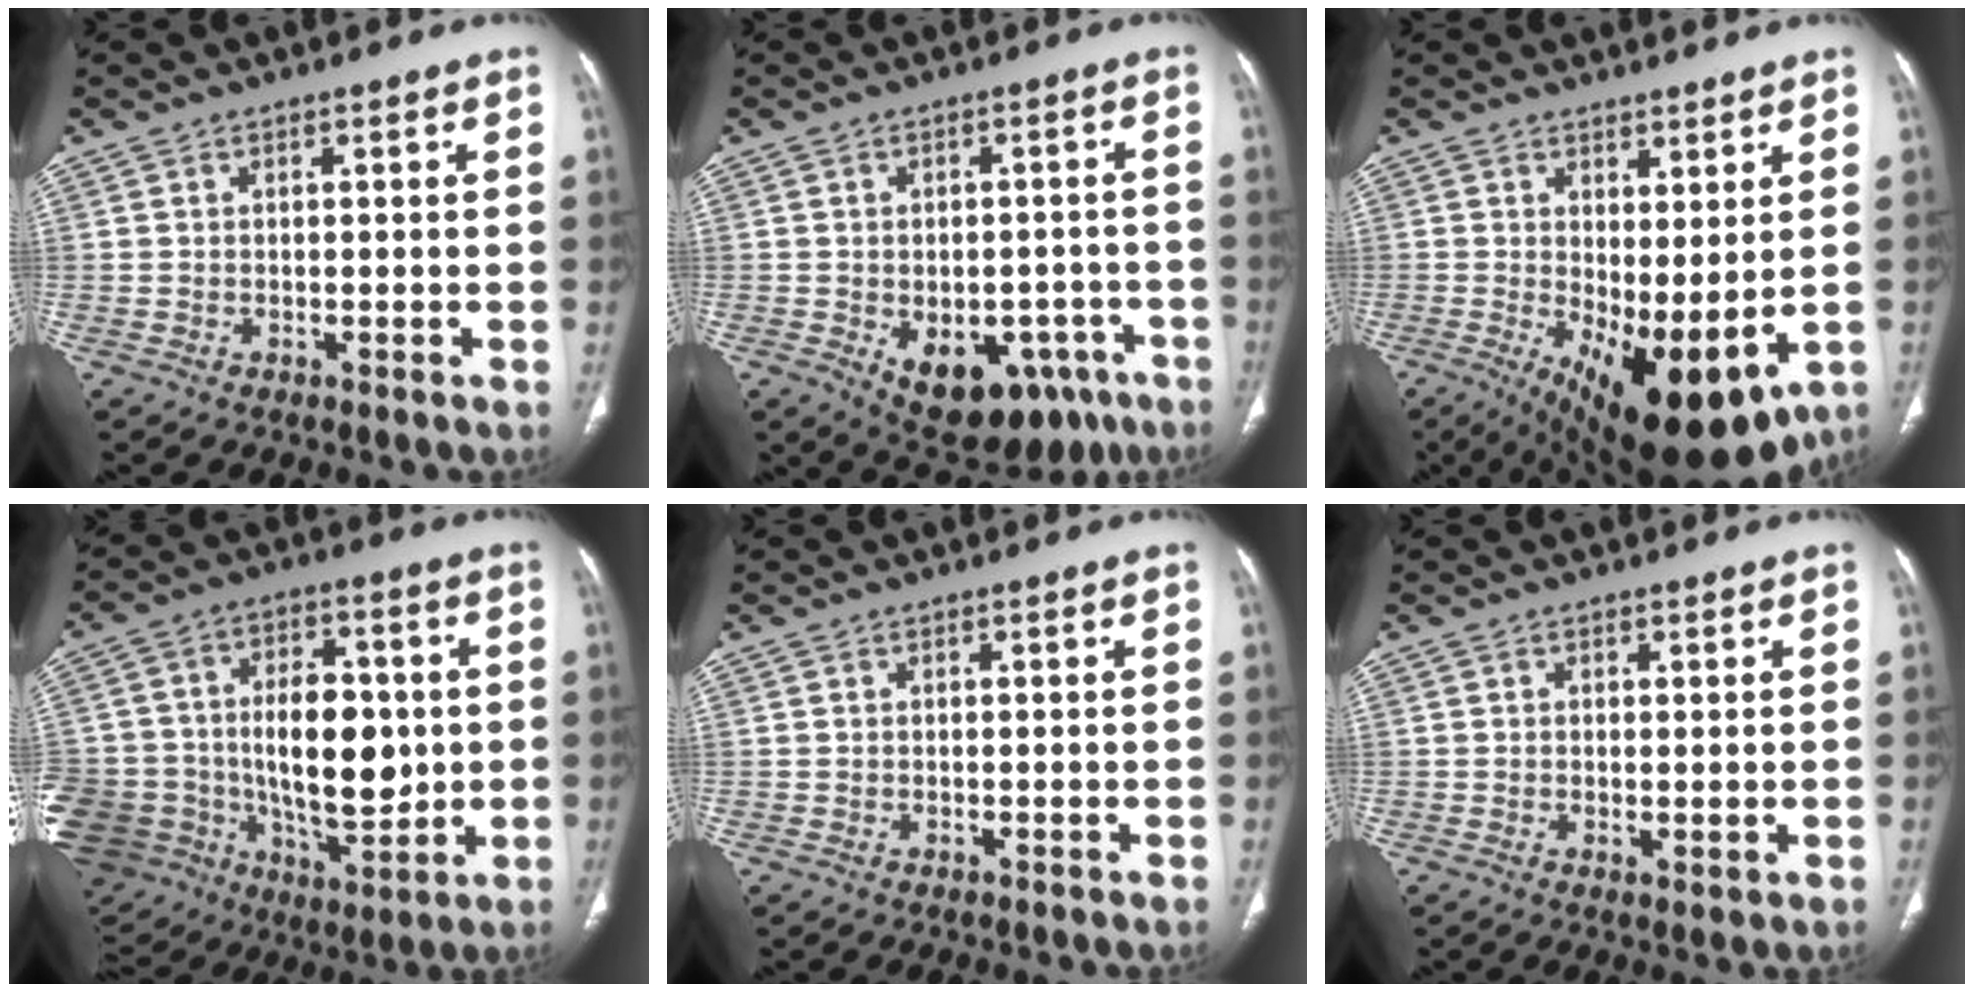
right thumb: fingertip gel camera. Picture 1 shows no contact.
{"total": 15.9, "force": [-7.4, 9.7, 10.1], "torque": [-0.120, 0.025, -0.085]}
{"total": 14.6, "force": [-2.4, 6.2, 13.0], "torque": [-0.202, -0.022, -0.012]}
{"total": 30.7, "force": [-2.1, 21.5, 21.8], "torque": [-0.427, 0.026, -0.007]}
{"total": 0.0}
{"total": 1.3, "force": [0.1, 0.5, 1.2], "torque": [-0.026, -0.008, 0.003]}